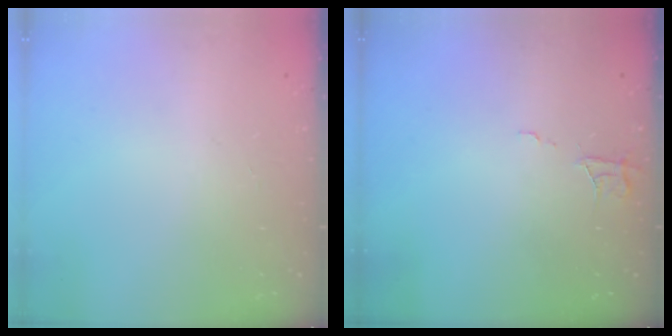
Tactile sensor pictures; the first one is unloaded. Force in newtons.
{"total": 5.6, "press": 5.6, "slide": 0.3}